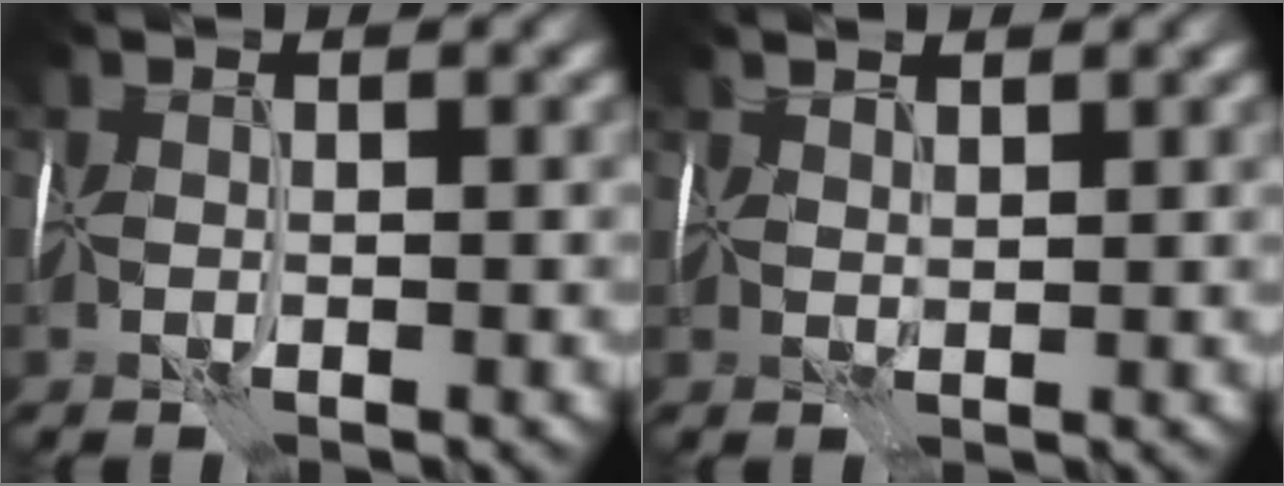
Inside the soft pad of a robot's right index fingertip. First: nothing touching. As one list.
[{"total": 0.9, "force": [0.9, 0.0, 0.0], "torque": [-0.003, 0.002, 0.019]}]